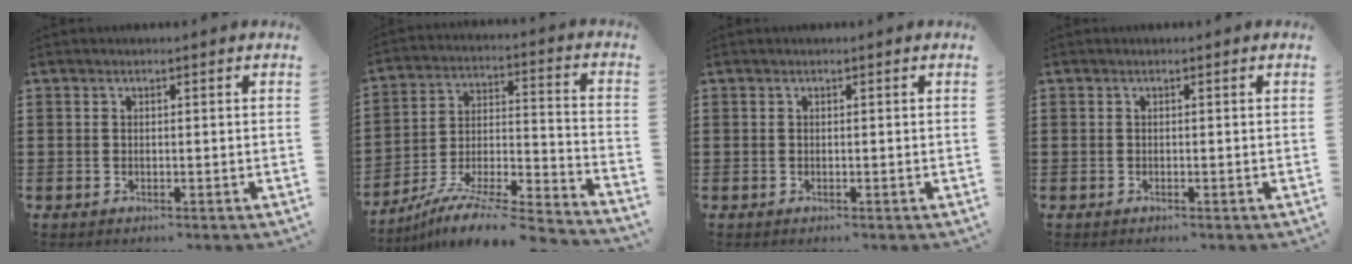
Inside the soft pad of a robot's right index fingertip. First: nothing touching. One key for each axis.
{"total": 8.8, "fx": -7.9, "fy": 0.6, "fz": 3.9, "tx": -0.059, "ty": 0.006, "tz": -0.157}
{"total": 0.0}
{"total": 0.0}